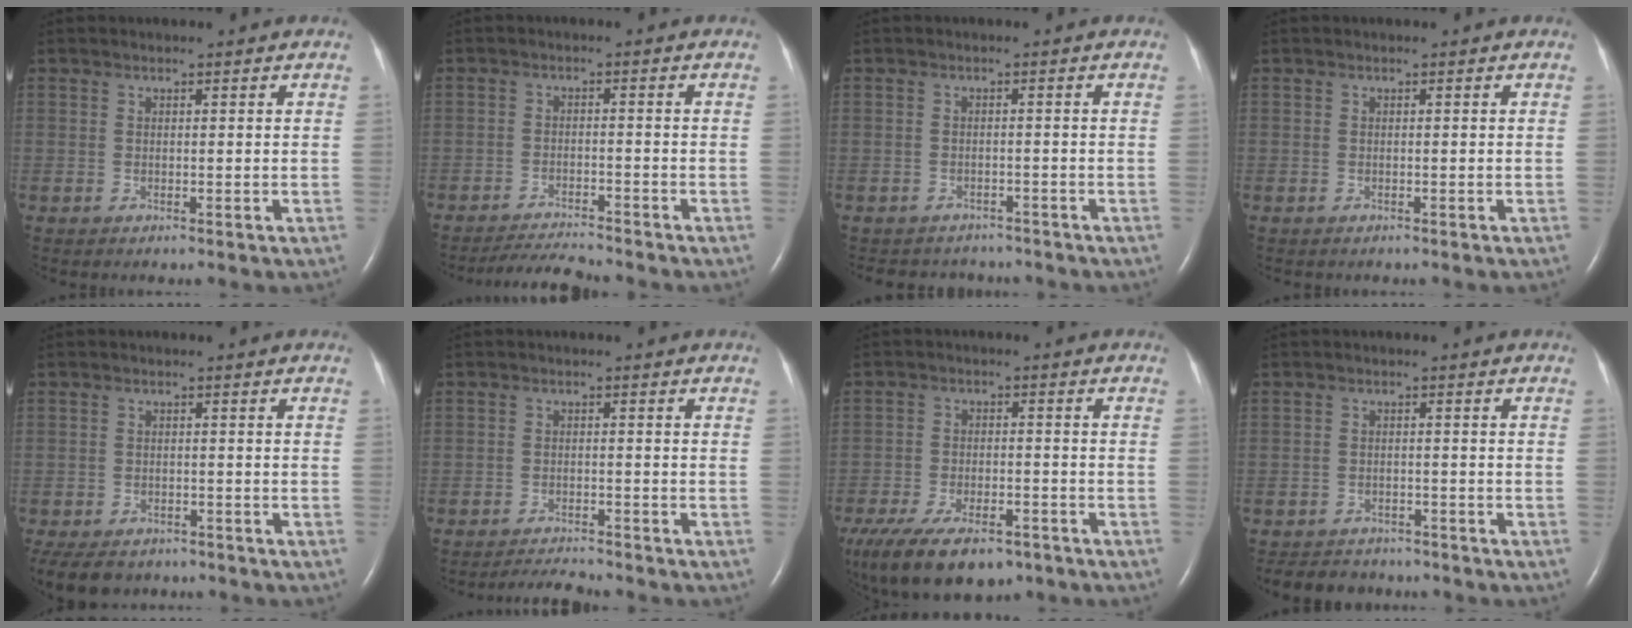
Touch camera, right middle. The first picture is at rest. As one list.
[{"total": 4.9, "force": [-4.8, -0.4, 0.7], "torque": [-0.015, -0.017, -0.084]}, {"total": 5.4, "force": [-5.0, 2.1, 0.1], "torque": [-0.004, 0.003, -0.061]}, {"total": 0.0}, {"total": 10.3, "force": [-7.9, 5.6, 3.7], "torque": [-0.090, -0.016, -0.104]}, {"total": 3.3, "force": [-3.3, -0.4, 0.1], "torque": [-0.009, -0.019, -0.055]}, {"total": 16.4, "force": [-11.2, 7.3, 9.6], "torque": [-0.213, -0.026, -0.175]}, {"total": 6.8, "force": [-6.1, 2.7, 1.1], "torque": [-0.020, -0.005, -0.085]}]